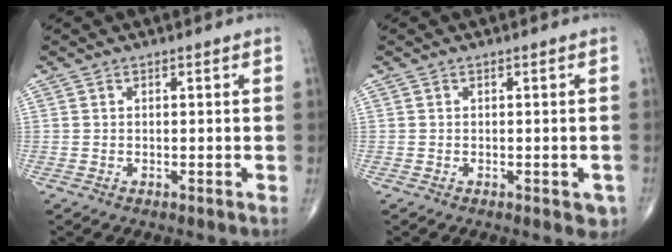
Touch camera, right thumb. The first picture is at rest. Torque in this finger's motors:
{"motor_torque": [0.52, 0.34, -0.15, -0.08, 0.08]}